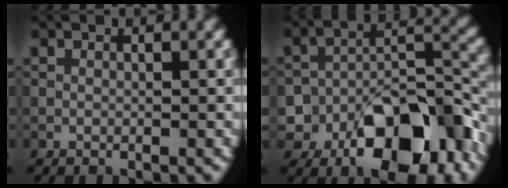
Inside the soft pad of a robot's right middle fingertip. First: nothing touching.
{"total": 10.9, "force": [-5.8, 5.9, 7.1], "torque": [-0.098, -0.004, -0.090]}